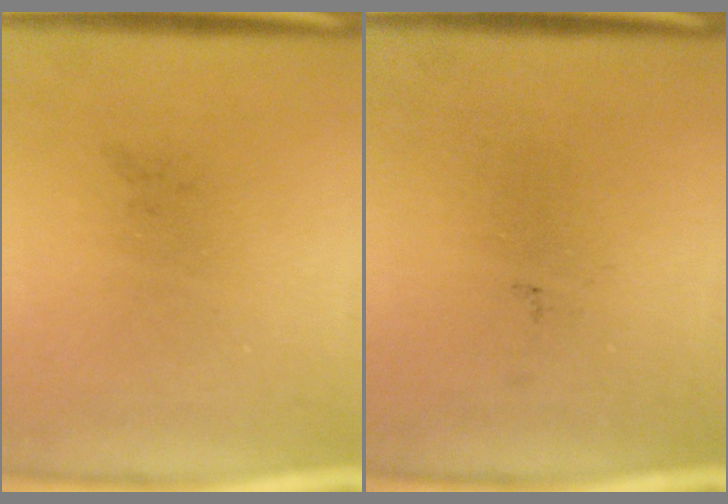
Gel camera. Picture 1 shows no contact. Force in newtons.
{"total": 0.0}